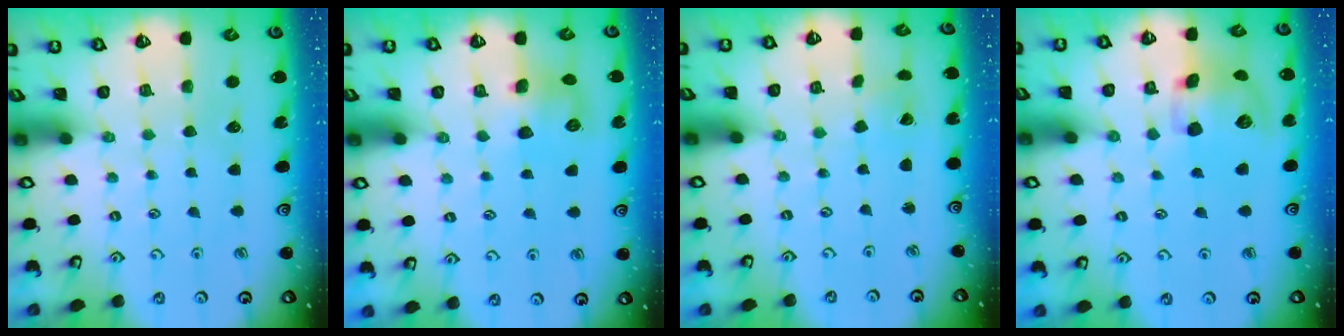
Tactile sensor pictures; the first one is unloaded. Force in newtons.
{"total": 8.8, "press": 8.7, "slide": 1.0}
{"total": 0.0}
{"total": 13.4, "press": 13.2, "slide": 2.0}